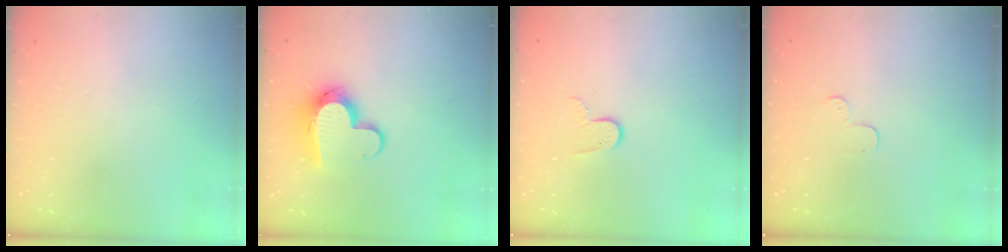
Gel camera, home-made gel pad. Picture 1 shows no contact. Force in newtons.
{"total": 11.9, "press": 11.8, "slide": 1.1}
{"total": 6.3, "press": 6.3, "slide": 0.5}
{"total": 3.2, "press": 3.2, "slide": 0.3}